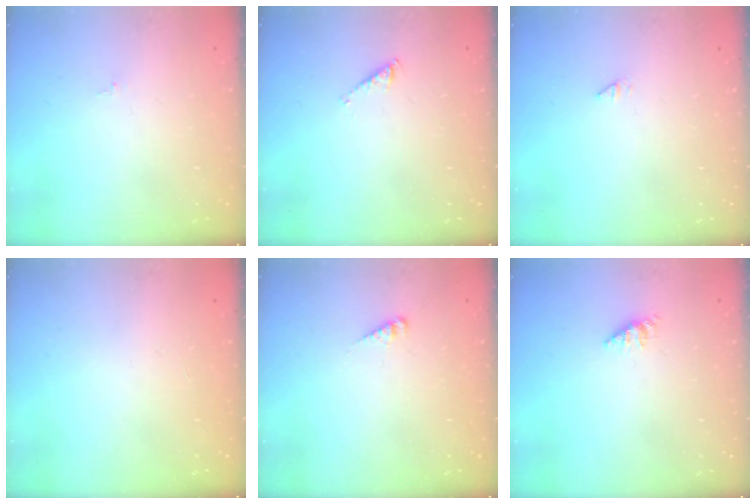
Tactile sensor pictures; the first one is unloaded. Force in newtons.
{"total": 2.8, "press": 2.8, "slide": 0.5}
{"total": 0.0}
{"total": 0.0}
{"total": 2.9, "press": 2.9, "slide": 0.2}
{"total": 2.6, "press": 2.6, "slide": 0.3}